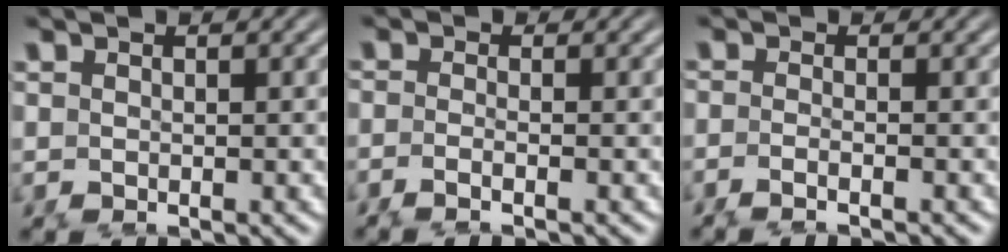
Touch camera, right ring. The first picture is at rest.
{"total": 2.6, "force": [-2.0, 0.5, 1.7], "torque": [-0.035, -0.001, -0.039]}
{"total": 3.0, "force": [-2.4, 0.4, 1.7], "torque": [-0.035, -0.001, -0.044]}